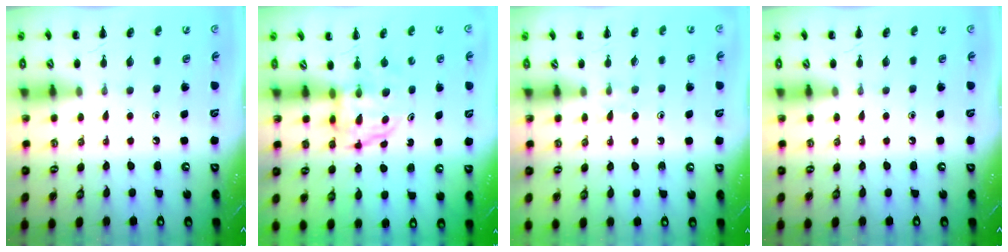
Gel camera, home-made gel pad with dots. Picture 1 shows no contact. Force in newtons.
{"total": 3.9, "press": 3.9, "slide": 0.3}
{"total": 3.1, "press": 2.8, "slide": 1.3}
{"total": 0.0}